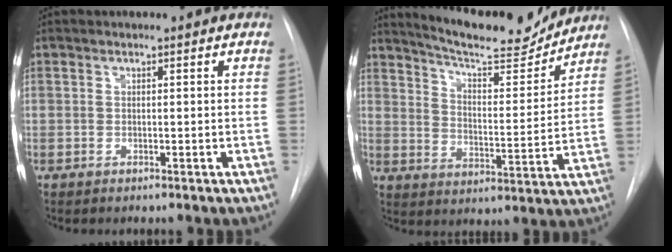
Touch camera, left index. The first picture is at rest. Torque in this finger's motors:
{"motor_torque": [0.93, -1.20, 0.23, 0.05]}